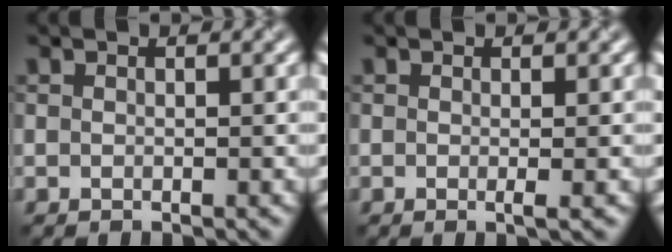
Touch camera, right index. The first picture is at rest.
{"total": 1.0, "force": [-0.1, 0.2, 1.0], "torque": [-0.014, -0.003, -0.003]}